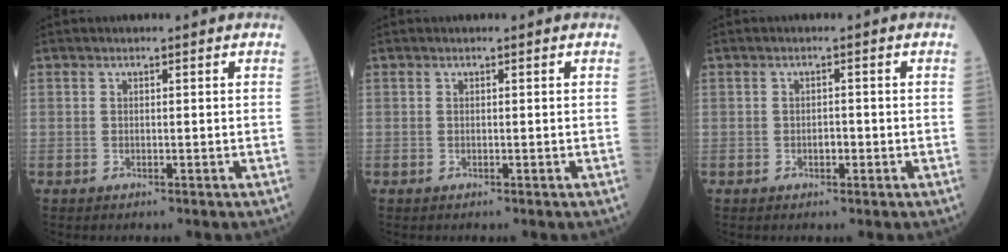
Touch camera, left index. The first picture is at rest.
{"total": 0.0}
{"total": 1.3, "force": [-0.5, 0.7, 1.0], "torque": [-0.016, 0.002, -0.008]}